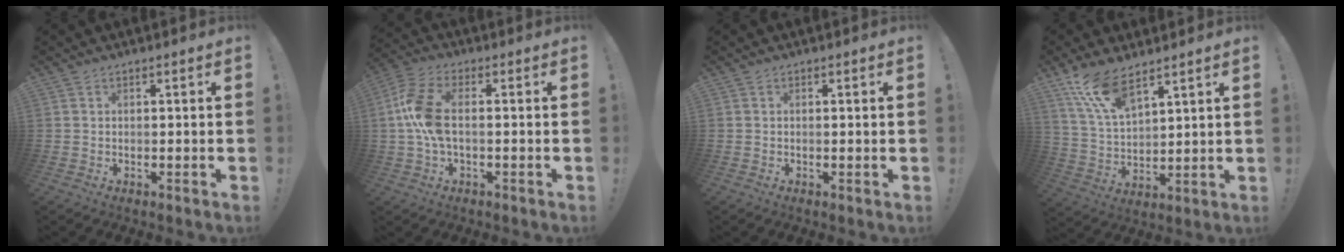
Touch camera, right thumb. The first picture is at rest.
{"total": 10.7, "force": [-0.1, 5.2, 9.3], "torque": [-0.201, 0.003, 0.001]}
{"total": 0.0}
{"total": 11.9, "force": [9.1, 3.8, 6.7], "torque": [-0.141, -0.048, 0.172]}